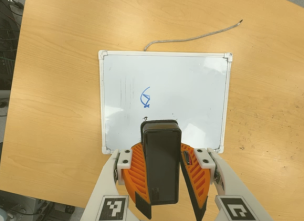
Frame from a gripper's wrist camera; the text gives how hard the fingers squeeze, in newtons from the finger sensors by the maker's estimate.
{"total": 8.6, "left": 8.9, "right": 8.4}